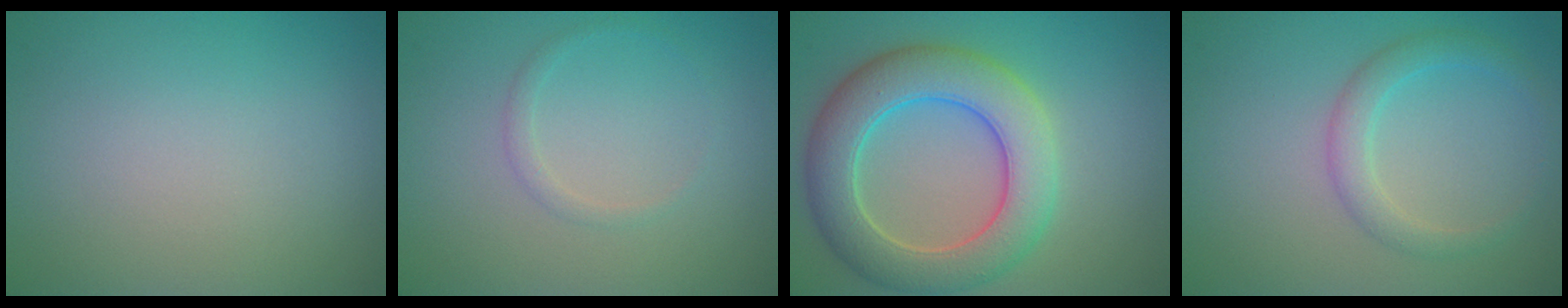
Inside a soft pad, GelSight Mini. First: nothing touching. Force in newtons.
{"total": 0.9, "press": 0.9, "slide": 0.0}
{"total": 7.4, "press": 7.4, "slide": 0.5}
{"total": 2.4, "press": 2.4, "slide": 0.2}